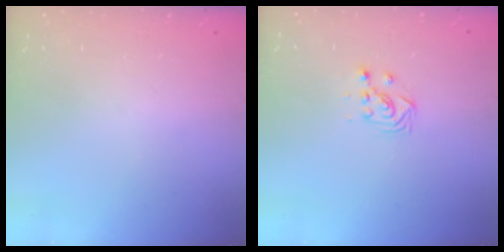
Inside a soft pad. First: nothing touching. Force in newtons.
{"total": 2.7, "press": 2.7, "slide": 0.3}